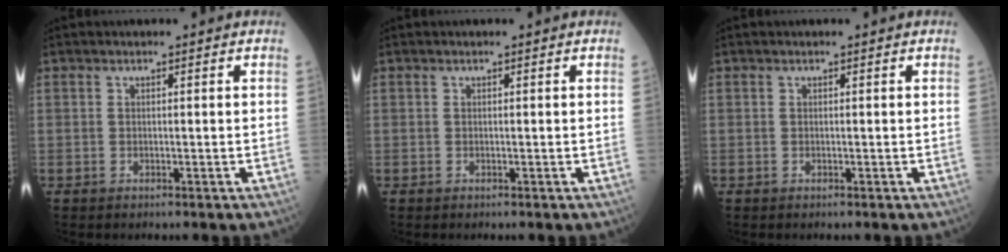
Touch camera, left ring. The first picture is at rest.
{"total": 0.0}
{"total": 0.0}